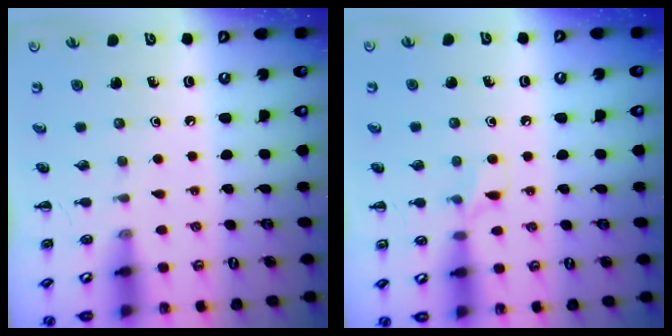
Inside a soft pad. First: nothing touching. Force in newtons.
{"total": 5.2, "press": 4.9, "slide": 1.6}